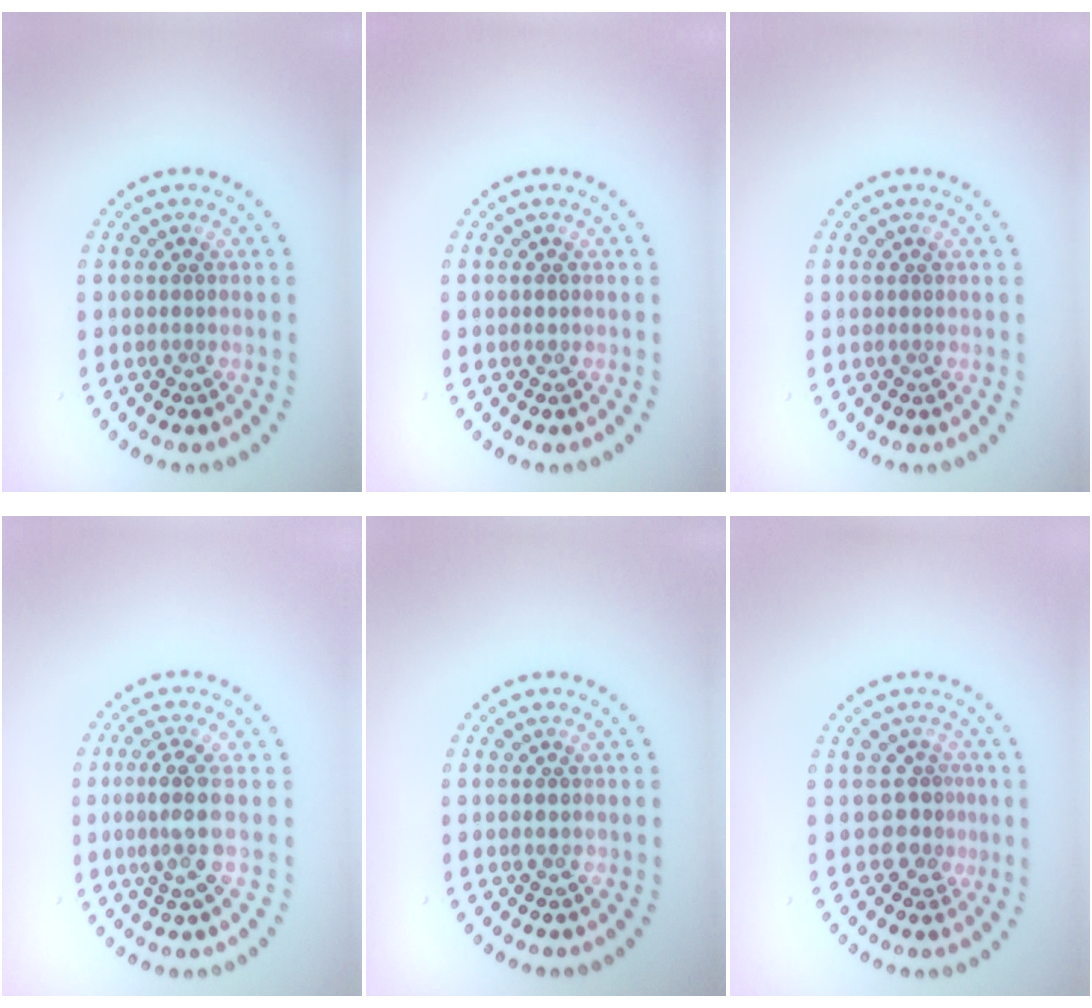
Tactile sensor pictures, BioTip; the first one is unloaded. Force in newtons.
{"total": 0.5, "press": 0.5, "slide": 0.1}
{"total": 0.0}
{"total": 3.2, "press": 2.8, "slide": 1.6}
{"total": 1.1, "press": 1.1, "slide": 0.1}
{"total": 2.1, "press": 1.6, "slide": 1.3}